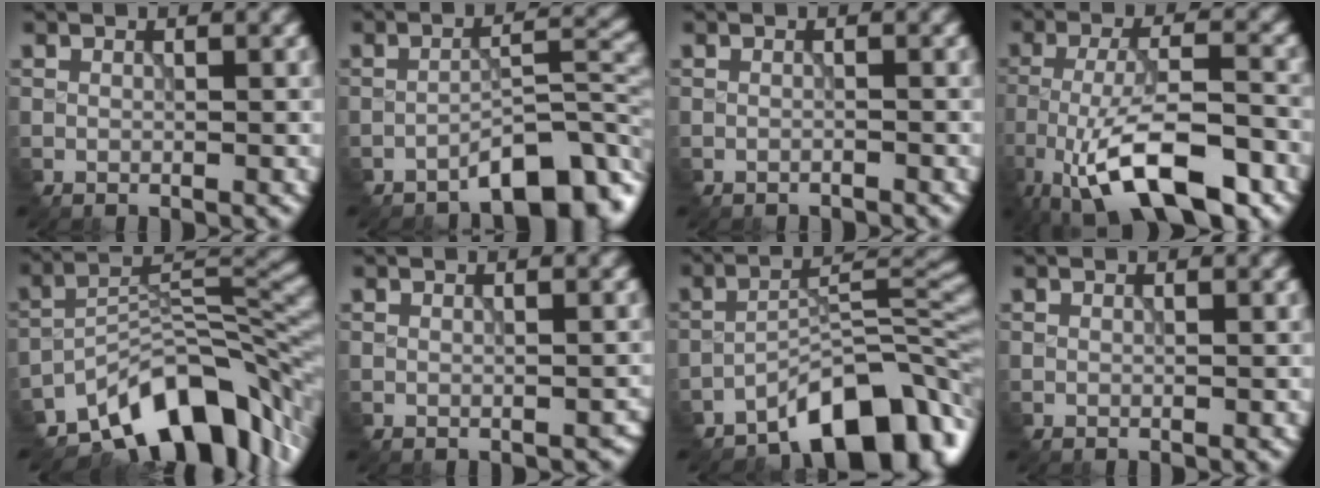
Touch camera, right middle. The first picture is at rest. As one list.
[{"total": 6.3, "force": [-4.9, 1.7, 3.6], "torque": [-0.048, 0.015, -0.075]}, {"total": 0.9, "force": [-0.9, 0.0, -0.1], "torque": [0.000, -0.002, -0.019]}, {"total": 10.3, "force": [-6.2, 3.4, 7.6], "torque": [-0.138, 0.006, -0.107]}, {"total": 11.4, "force": [-7.7, 4.7, 6.8], "torque": [-0.098, 0.008, -0.140]}, {"total": 0.7, "force": [-0.5, 0.4, 0.3], "torque": [-0.005, -0.004, -0.001]}, {"total": 9.3, "force": [-6.9, 3.2, 5.4], "torque": [-0.064, 0.009, -0.120]}, {"total": 0.0}]